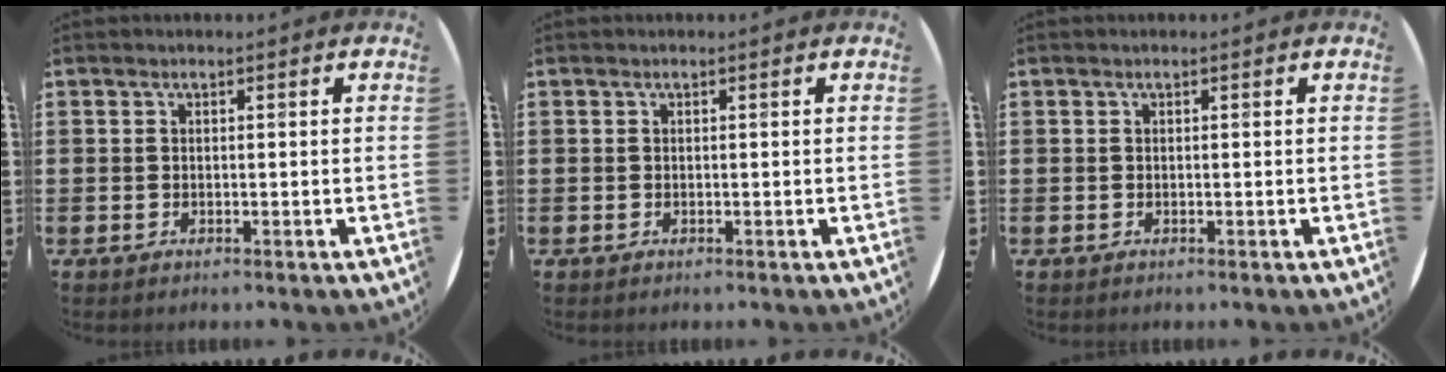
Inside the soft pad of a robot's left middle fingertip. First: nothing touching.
{"total": 0.0}
{"total": 0.0}